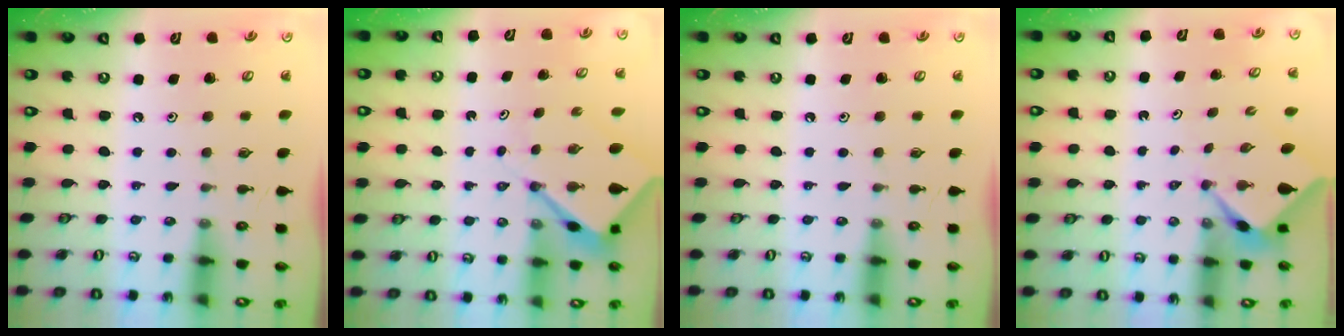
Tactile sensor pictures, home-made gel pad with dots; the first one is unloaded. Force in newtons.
{"total": 5.8, "press": 5.7, "slide": 0.5}
{"total": 0.0}
{"total": 2.2, "press": 2.2, "slide": 0.3}